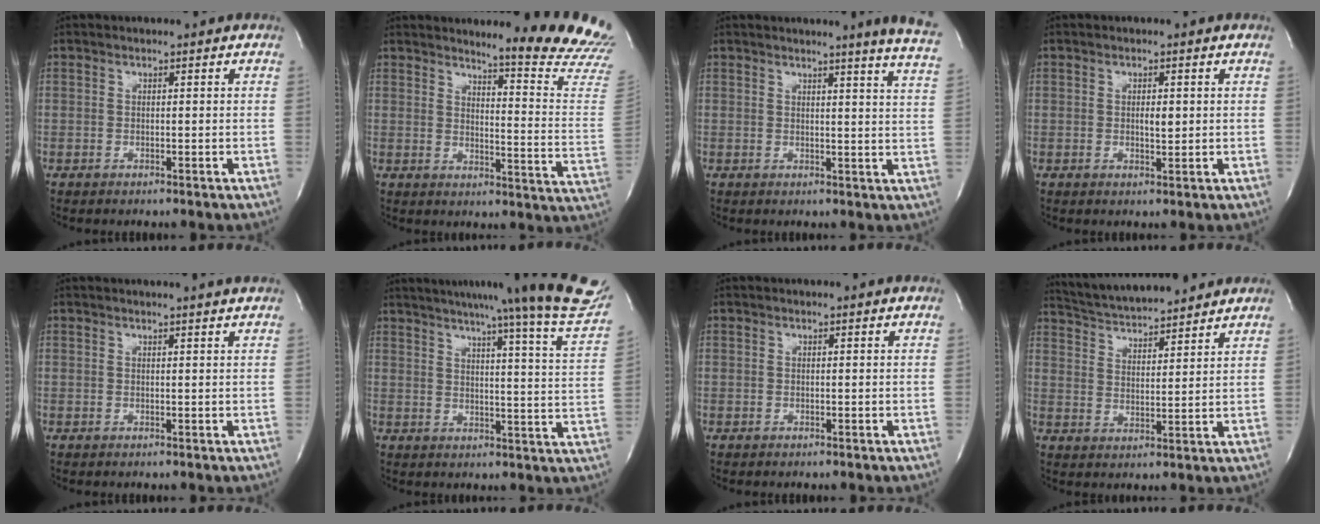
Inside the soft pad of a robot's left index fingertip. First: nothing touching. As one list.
[{"total": 16.1, "force": [15.4, -1.2, 4.4], "torque": [-0.059, -0.153, 0.162]}, {"total": 9.5, "force": [8.1, -1.7, 4.6], "torque": [-0.055, -0.064, 0.068]}, {"total": 1.9, "force": [0.2, 0.7, 1.8], "torque": [-0.031, -0.001, 0.006]}, {"total": 3.2, "force": [2.9, -0.8, 1.1], "torque": [-0.018, -0.001, 0.029]}, {"total": 25.4, "force": [22.3, -1.5, 12.1], "torque": [-0.177, -0.075, 0.269]}, {"total": 0.6, "force": [0.5, -0.1, 0.2], "torque": [-0.007, -0.002, 0.011]}, {"total": 13.5, "force": [12.6, 1.2, 4.6], "torque": [-0.086, 0.019, 0.201]}]